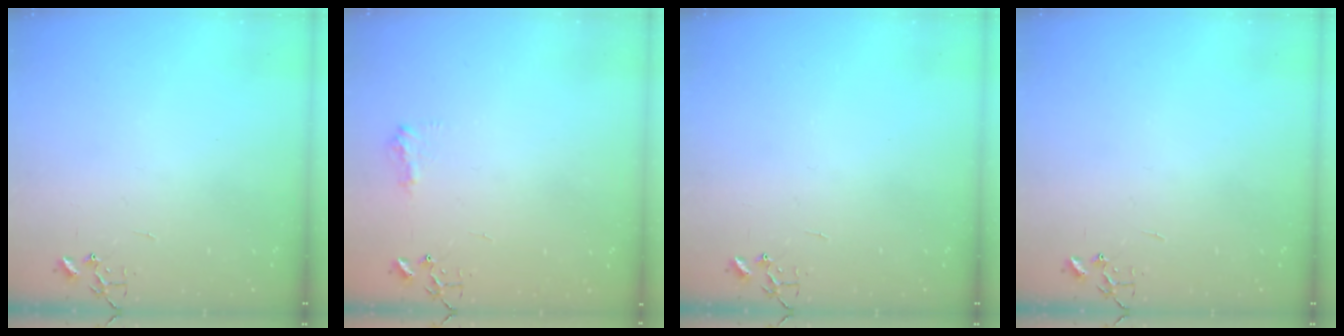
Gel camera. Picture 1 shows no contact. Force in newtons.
{"total": 7.9, "press": 7.9, "slide": 0.6}
{"total": 0.0}
{"total": 0.0}